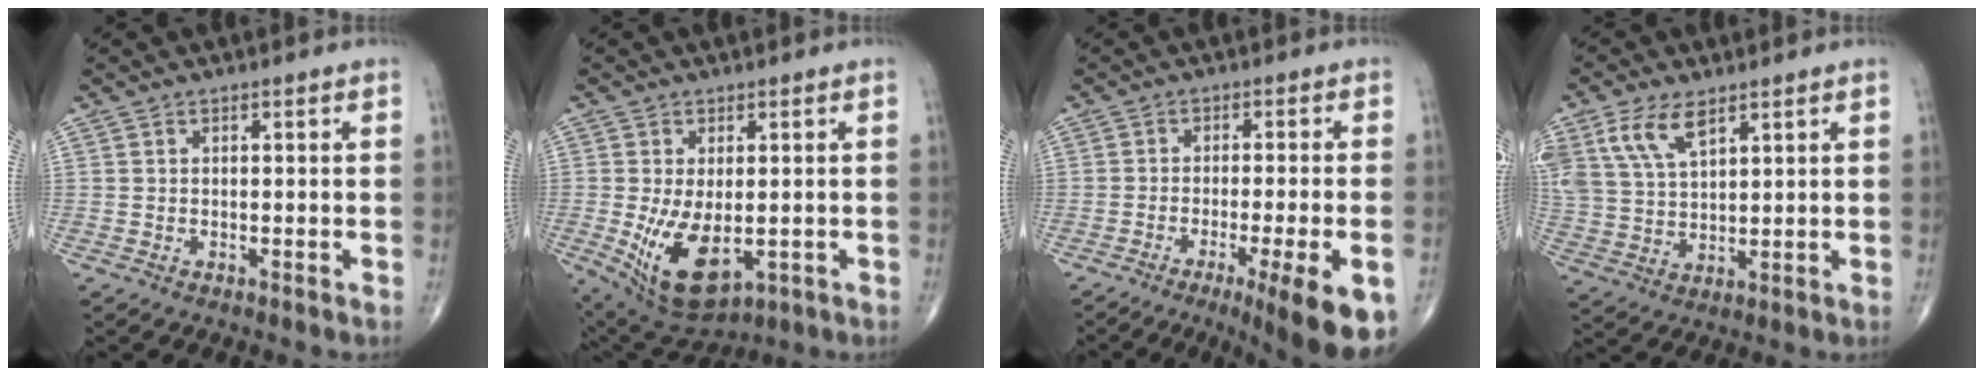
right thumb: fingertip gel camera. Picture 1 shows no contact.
{"total": 11.8, "force": [-2.2, 6.2, 9.8], "torque": [-0.167, -0.019, -0.015]}
{"total": 14.2, "force": [-7.4, 2.0, 12.0], "torque": [-0.123, -0.001, -0.107]}
{"total": 9.2, "force": [5.2, 4.5, 6.1], "torque": [-0.124, -0.011, 0.110]}